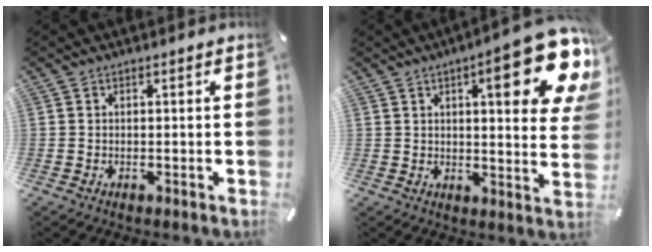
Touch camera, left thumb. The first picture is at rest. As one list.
[{"total": 18.3, "force": [8.7, 5.5, 15.2], "torque": [-0.189, -0.054, 0.128]}]